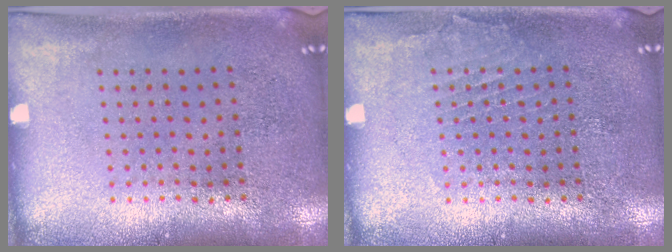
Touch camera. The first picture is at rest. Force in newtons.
{"total": 1.0, "press": 1.0, "slide": 0.1}